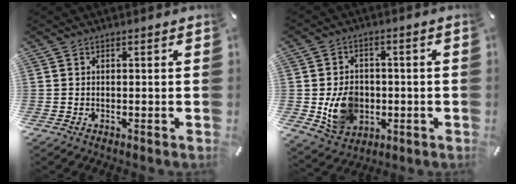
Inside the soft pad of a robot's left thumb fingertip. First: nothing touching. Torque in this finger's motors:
{"motor_torque": [1.01, 2.09, 0.16, -0.17, 0.07]}